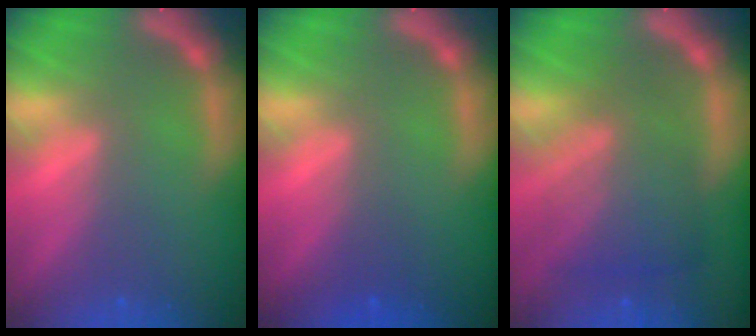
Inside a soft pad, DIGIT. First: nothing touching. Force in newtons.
{"total": 1.0}
{"total": 7.1}